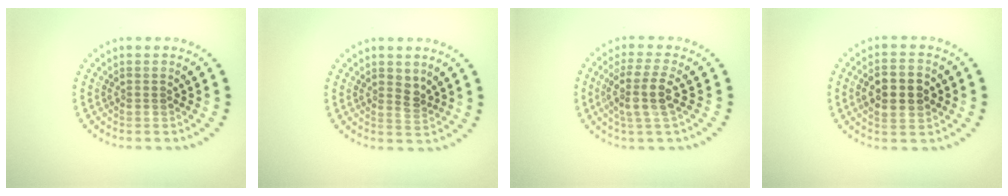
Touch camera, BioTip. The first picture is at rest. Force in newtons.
{"total": 1.4, "press": 1.2, "slide": 0.7}
{"total": 3.3, "press": 2.7, "slide": 1.8}
{"total": 4.5, "press": 4.5, "slide": 0.0}